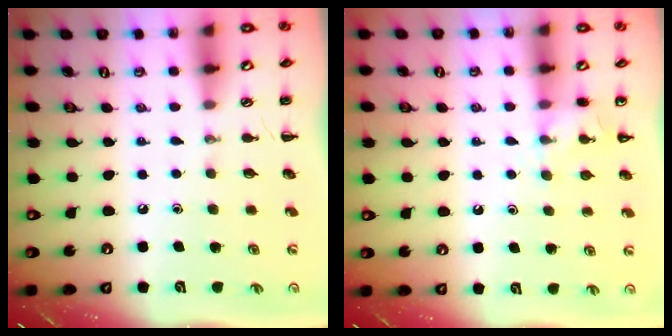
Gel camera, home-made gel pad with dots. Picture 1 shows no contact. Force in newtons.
{"total": 6.4, "press": 6.2, "slide": 1.4}